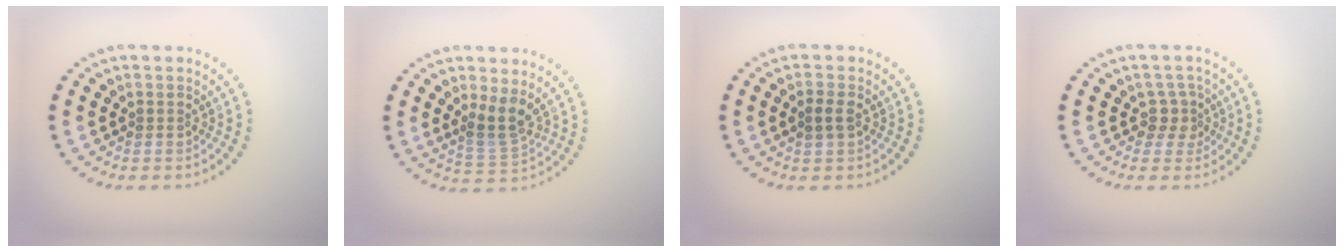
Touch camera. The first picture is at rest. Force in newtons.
{"total": 3.0, "press": 2.8, "slide": 1.1}
{"total": 1.6, "press": 1.6, "slide": 0.2}
{"total": 2.1, "press": 1.6, "slide": 1.4}